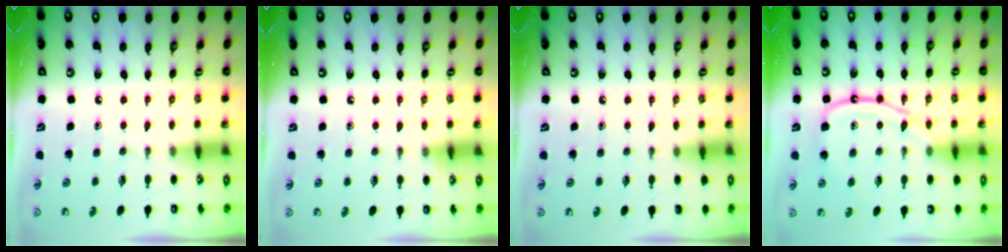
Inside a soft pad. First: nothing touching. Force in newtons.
{"total": 2.9, "press": 2.9, "slide": 0.4}
{"total": 3.6, "press": 3.6, "slide": 0.6}
{"total": 11.4, "press": 11.3, "slide": 1.2}